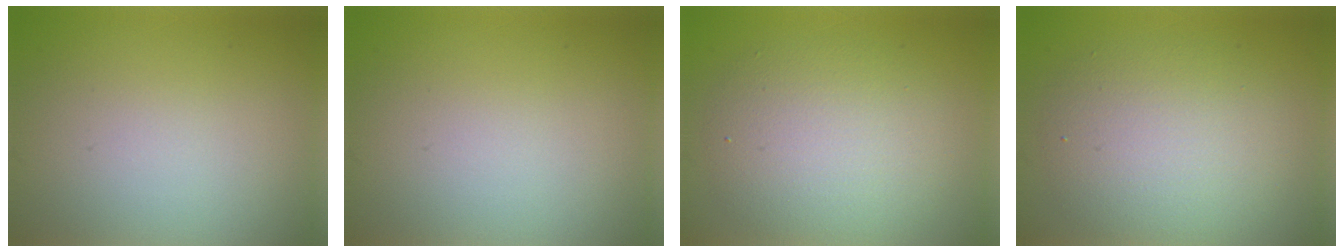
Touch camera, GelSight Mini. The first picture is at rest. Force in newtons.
{"total": 0.0}
{"total": 5.7, "press": 5.7, "slide": 0.2}
{"total": 5.7, "press": 5.7, "slide": 0.5}